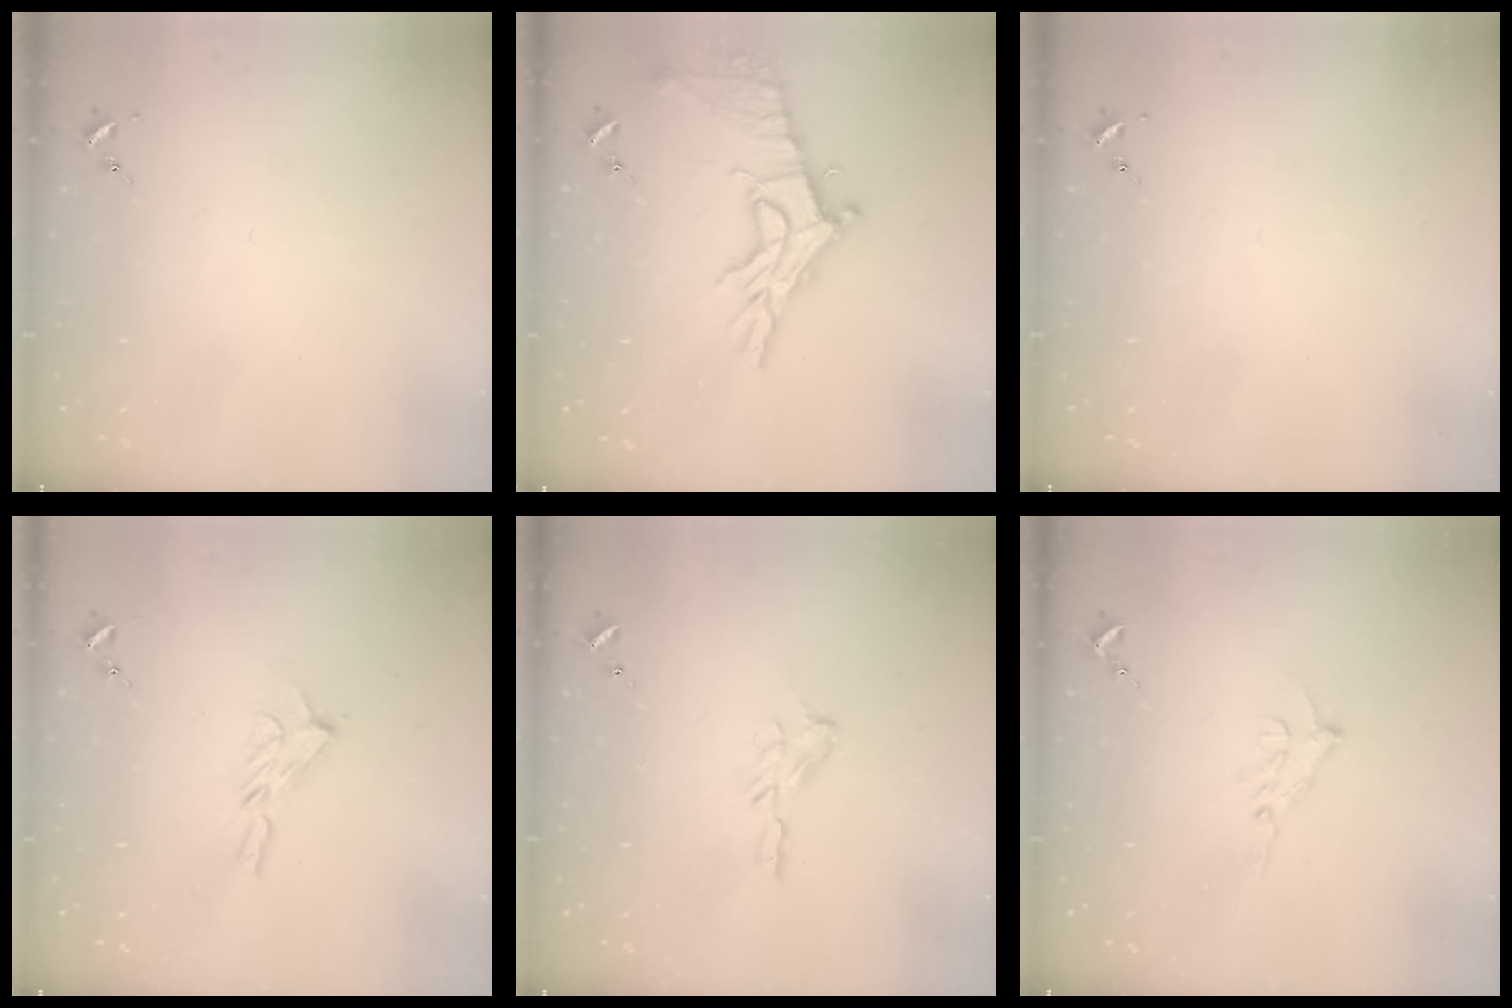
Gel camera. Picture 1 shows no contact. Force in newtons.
{"total": 14.4, "press": 14.4, "slide": 1.1}
{"total": 0.0}
{"total": 5.9, "press": 5.9, "slide": 0.3}
{"total": 5.9, "press": 5.9, "slide": 0.5}
{"total": 7.9, "press": 7.9, "slide": 0.9}